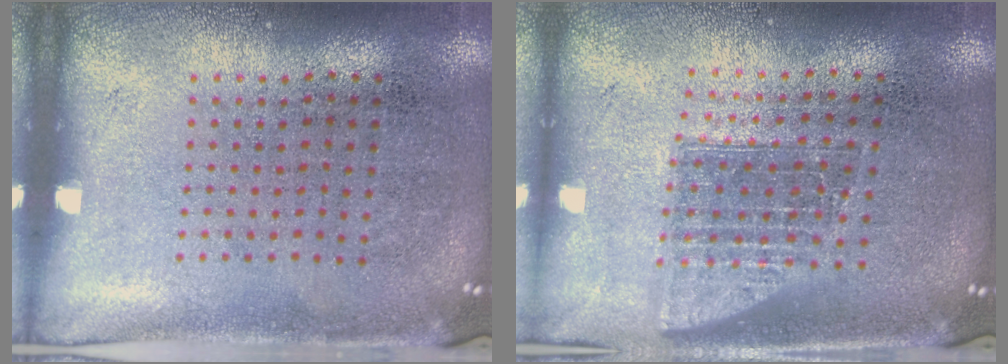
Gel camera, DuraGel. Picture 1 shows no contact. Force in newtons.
{"total": 1.5, "press": 1.2, "slide": 1.0}